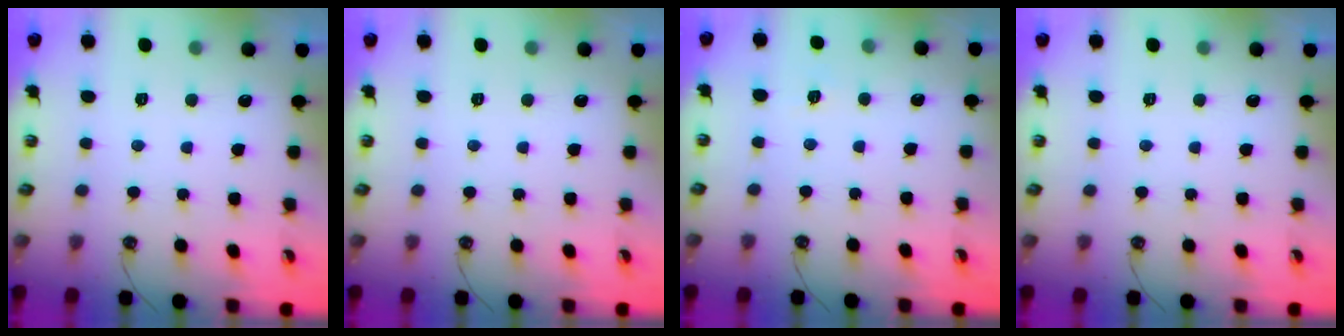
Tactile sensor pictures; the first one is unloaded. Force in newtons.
{"total": 0.0}
{"total": 3.1, "press": 3.1, "slide": 0.5}
{"total": 0.0}